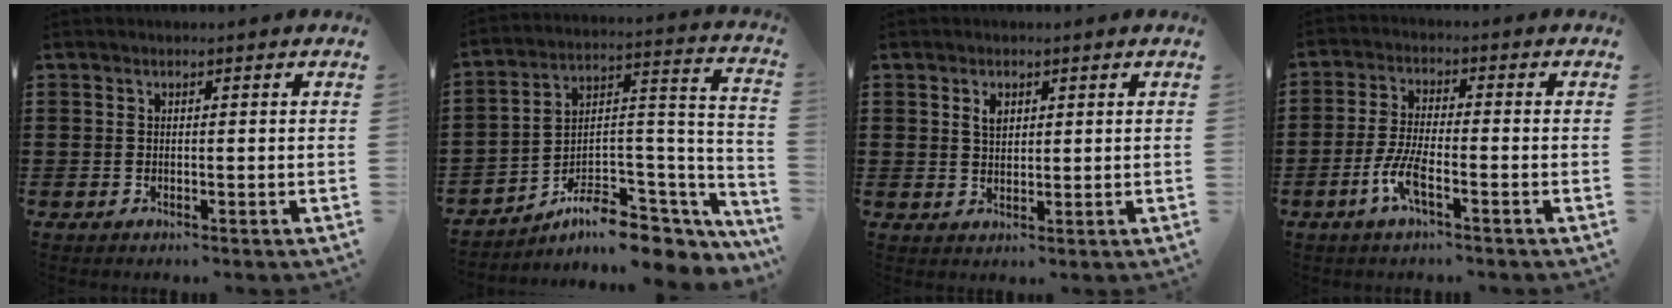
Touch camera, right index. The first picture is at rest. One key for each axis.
{"total": 7.7, "fx": -5.8, "fy": 3.3, "fz": 3.9, "tx": -0.072, "ty": -0.002, "tz": -0.108}
{"total": 2.2, "fx": 1.0, "fy": 1.3, "fz": 1.5, "tx": -0.033, "ty": 0.005, "tz": 0.018}
{"total": 5.8, "fx": -2.9, "fy": 1.3, "fz": 4.8, "tx": -0.113, "ty": -0.009, "tz": -0.059}